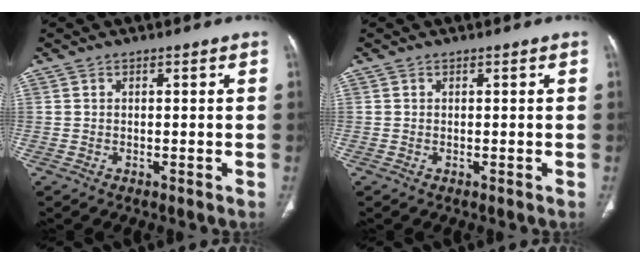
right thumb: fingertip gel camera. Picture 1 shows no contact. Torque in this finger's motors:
{"motor_torque": [0.54, 0.35, 0.08, 0.49, -0.01]}